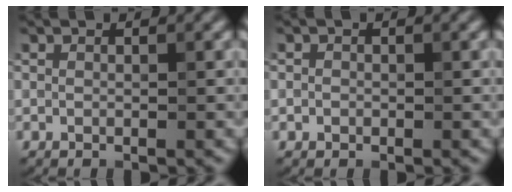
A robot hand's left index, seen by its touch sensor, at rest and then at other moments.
{"total": 0.7, "force": [-0.1, 0.7, 0.1], "torque": [0.004, -0.004, -0.003]}